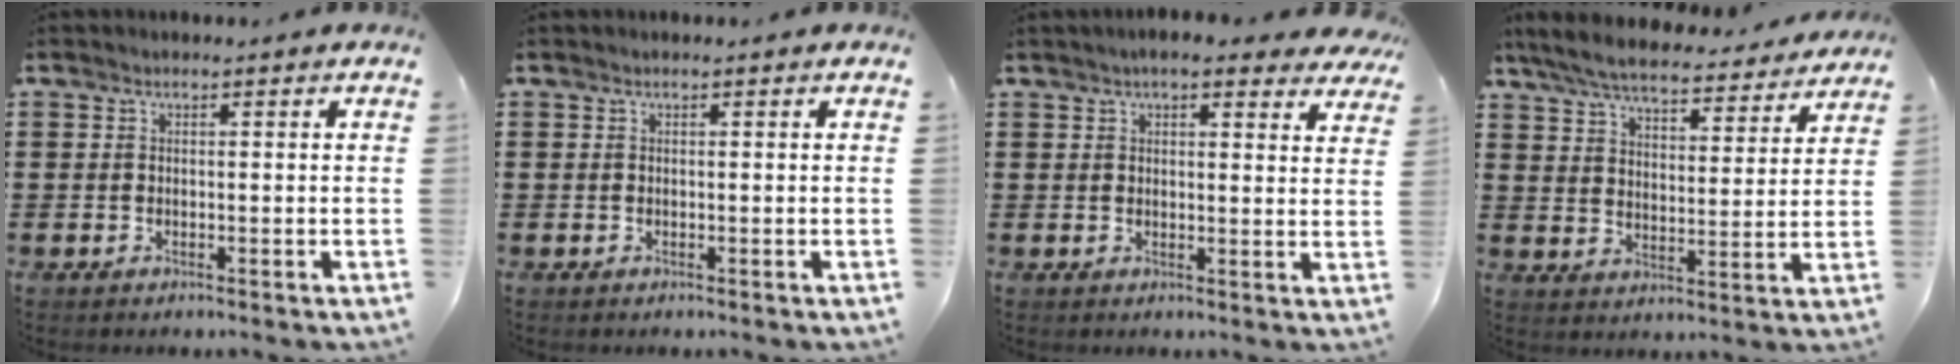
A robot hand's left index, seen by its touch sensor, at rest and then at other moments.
{"total": 0.0}
{"total": 4.6, "force": [3.9, 0.6, 2.3], "torque": [-0.056, -0.002, 0.070]}
{"total": 6.6, "force": [6.2, 0.6, 2.2], "torque": [-0.070, -0.035, 0.107]}